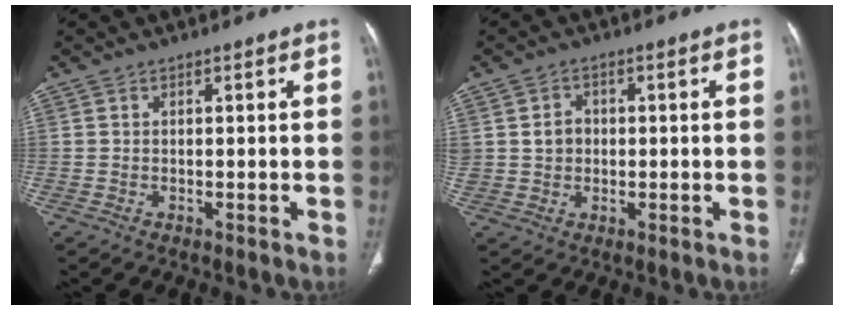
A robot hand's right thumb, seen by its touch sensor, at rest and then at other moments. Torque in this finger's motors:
{"motor_torque": [1.52, 1.40, 0.03, 0.04, 0.15]}